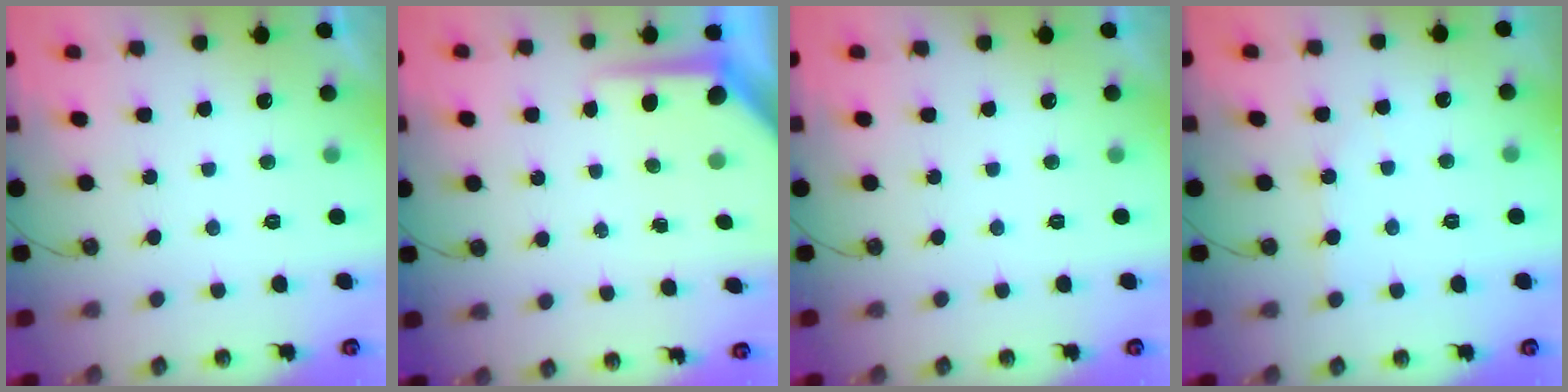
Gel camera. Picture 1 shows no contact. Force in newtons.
{"total": 7.3, "press": 7.2, "slide": 0.8}
{"total": 0.0}
{"total": 3.0, "press": 3.0, "slide": 0.4}